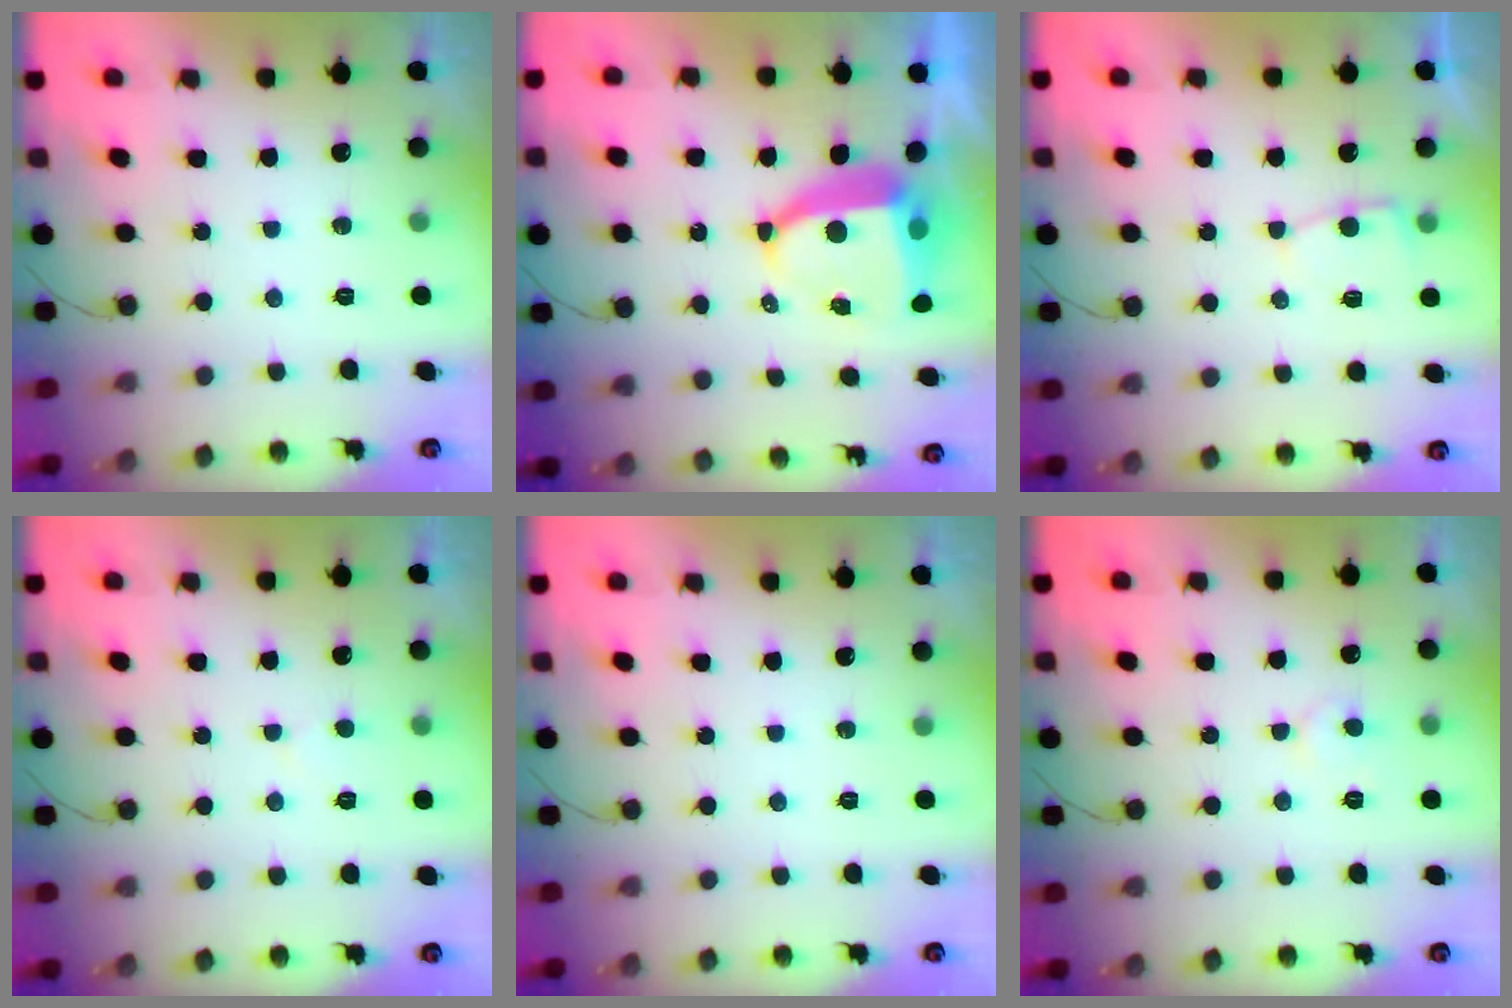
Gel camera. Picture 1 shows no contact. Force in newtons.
{"total": 9.4, "press": 9.3, "slide": 1.2}
{"total": 3.9, "press": 3.9, "slide": 0.4}
{"total": 3.9, "press": 3.9, "slide": 0.3}
{"total": 0.0}
{"total": 4.1, "press": 4.1, "slide": 0.3}